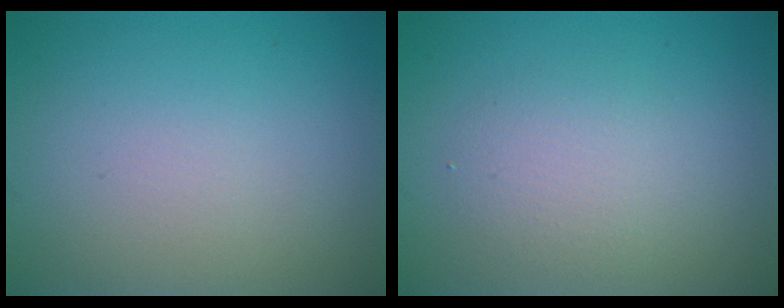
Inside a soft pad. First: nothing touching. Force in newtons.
{"total": 2.2, "press": 2.2, "slide": 0.2}